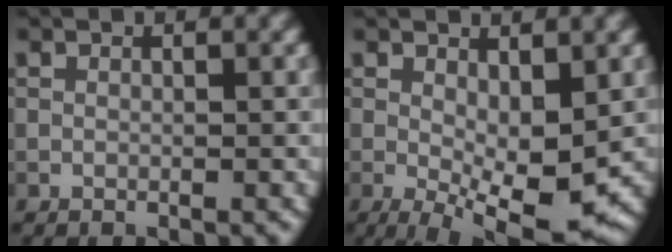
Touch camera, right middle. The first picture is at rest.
{"total": 6.8, "force": [-0.8, 2.4, 6.3], "torque": [-0.110, -0.013, -0.011]}